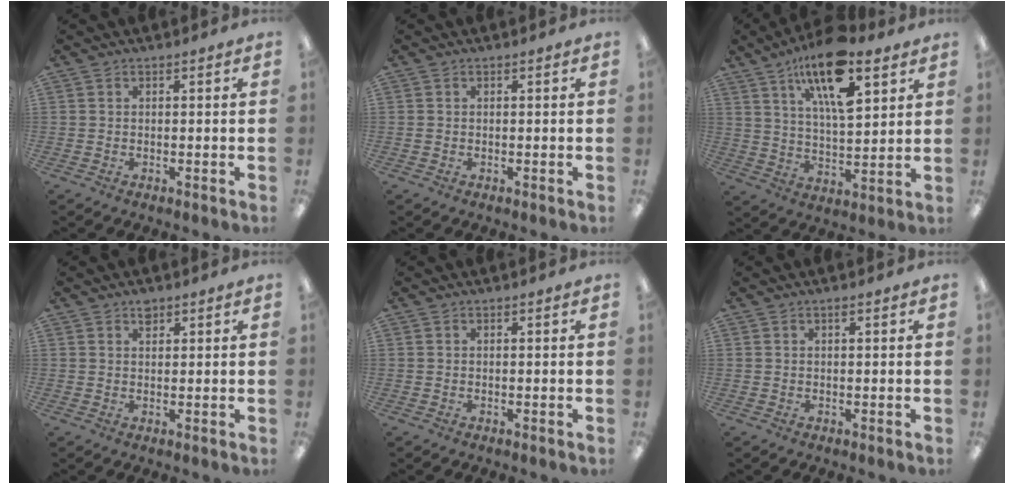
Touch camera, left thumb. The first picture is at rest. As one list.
[{"total": 0.0}, {"total": 17.3, "force": [10.5, 6.3, 12.2], "torque": [-0.205, -0.045, 0.173]}, {"total": 2.1, "force": [1.6, 1.0, 0.9], "torque": [-0.005, -0.008, 0.026]}, {"total": 0.0}, {"total": 0.8, "force": [0.5, 0.1, 0.7], "torque": [-0.015, 0.000, 0.008]}]